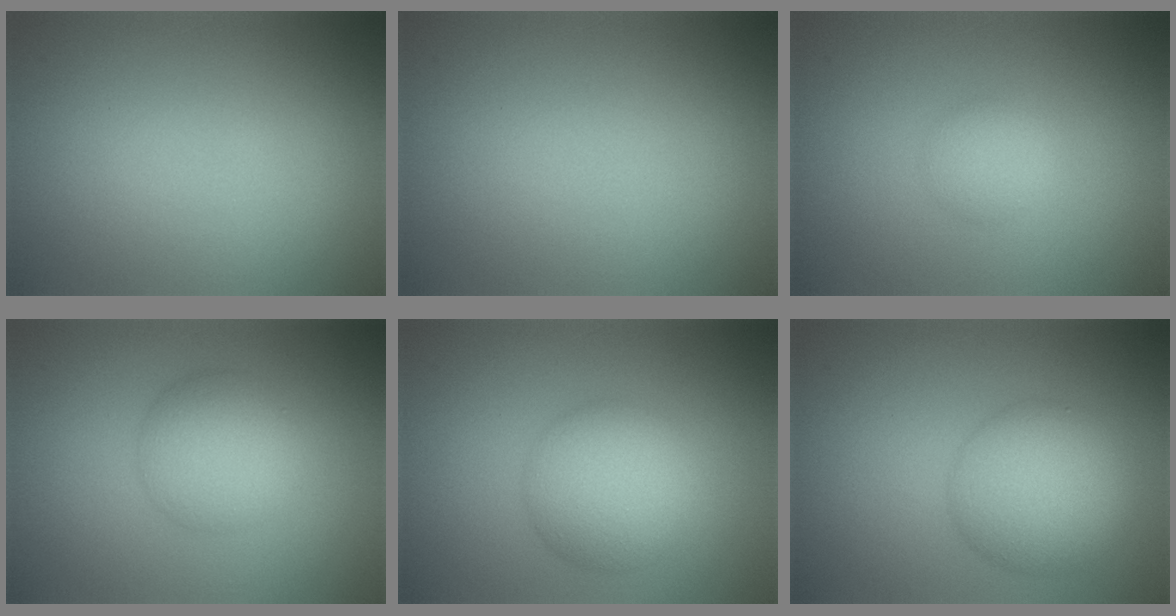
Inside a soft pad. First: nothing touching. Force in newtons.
{"total": 0.0}
{"total": 1.8, "press": 1.8, "slide": 0.1}
{"total": 4.4, "press": 4.4, "slide": 0.1}
{"total": 5.6, "press": 5.6, "slide": 0.1}
{"total": 6.2, "press": 6.2, "slide": 0.1}